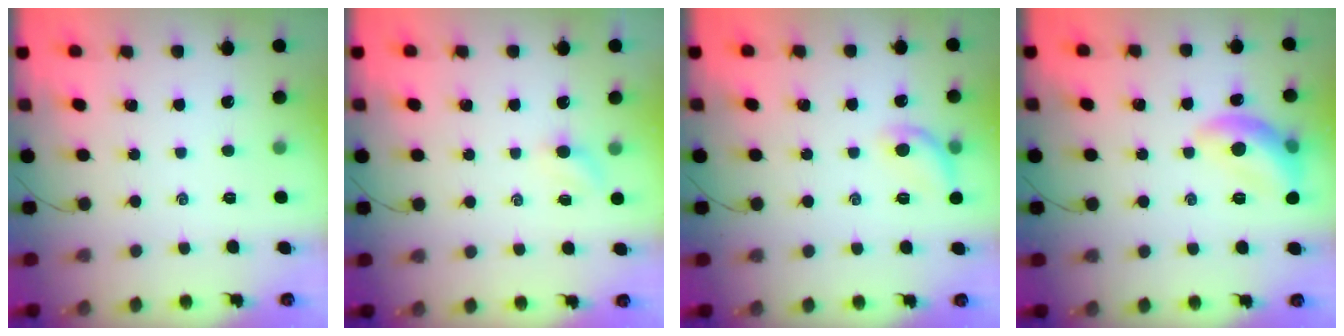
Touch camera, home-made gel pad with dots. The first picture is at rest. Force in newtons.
{"total": 3.3, "press": 3.1, "slide": 0.9}
{"total": 8.8, "press": 8.7, "slide": 1.3}
{"total": 11.7, "press": 11.7, "slide": 1.0}